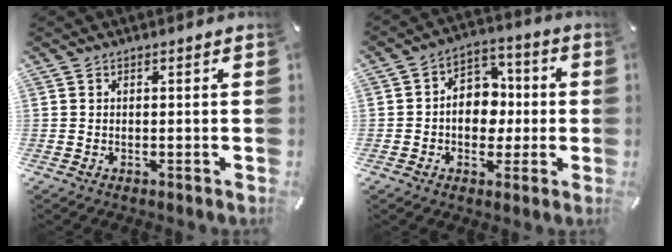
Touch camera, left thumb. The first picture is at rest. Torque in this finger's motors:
{"motor_torque": [0.25, 1.34, 0.80, -0.25, 0.26]}